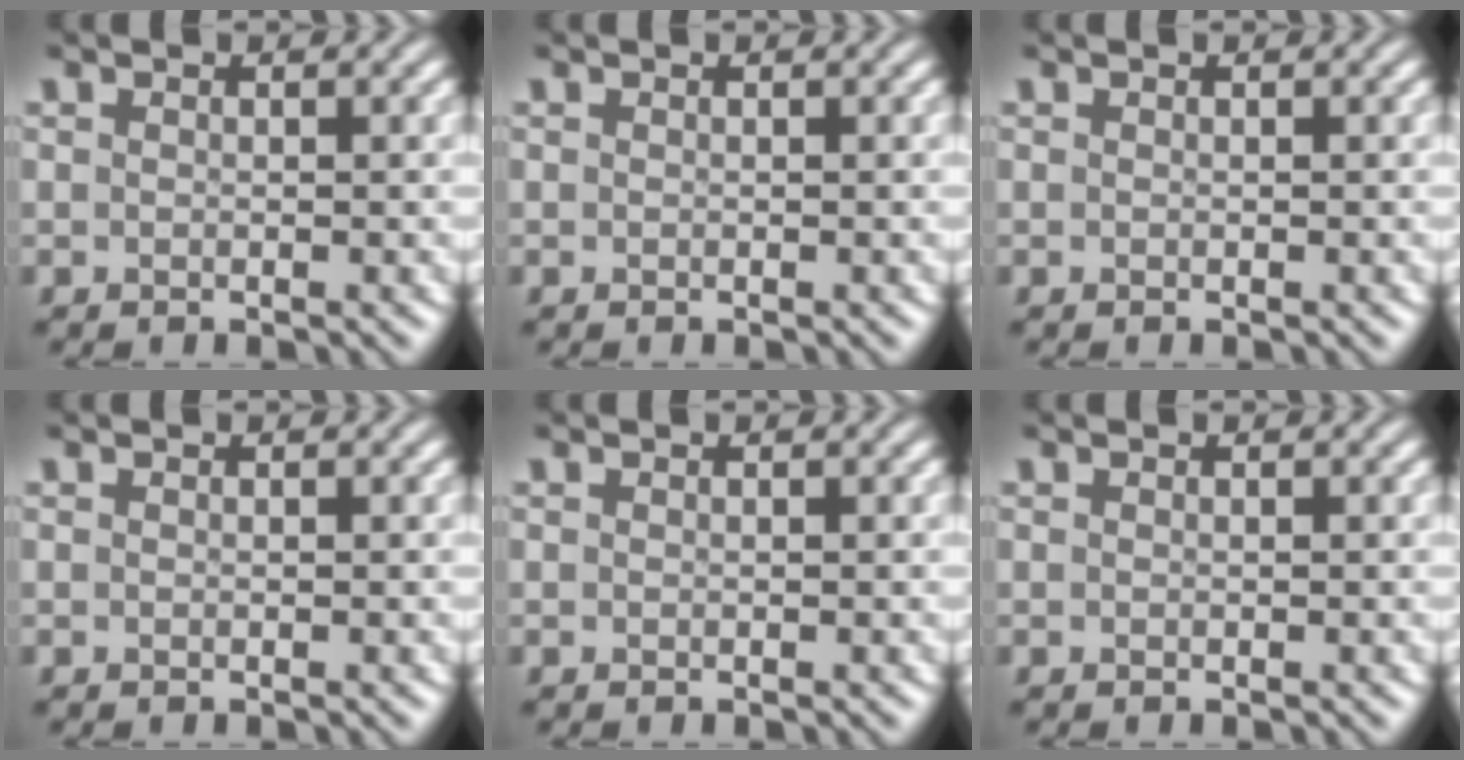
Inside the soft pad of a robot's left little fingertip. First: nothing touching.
{"total": 0.0}
{"total": 0.0}
{"total": 0.0}
{"total": 0.0}
{"total": 0.0}